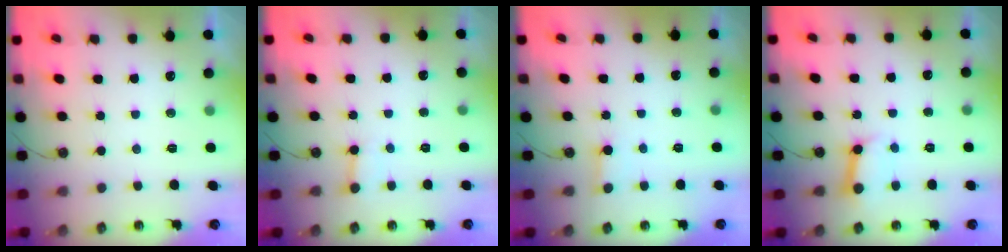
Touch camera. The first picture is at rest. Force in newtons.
{"total": 2.2, "press": 2.2, "slide": 0.3}
{"total": 2.7, "press": 2.7, "slide": 0.2}
{"total": 7.3, "press": 7.3, "slide": 1.0}